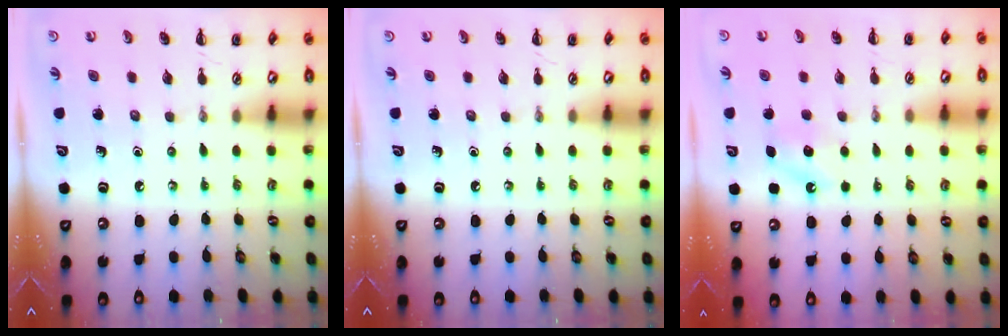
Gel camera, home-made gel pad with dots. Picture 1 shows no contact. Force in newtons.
{"total": 0.0}
{"total": 6.9, "press": 6.7, "slide": 1.6}